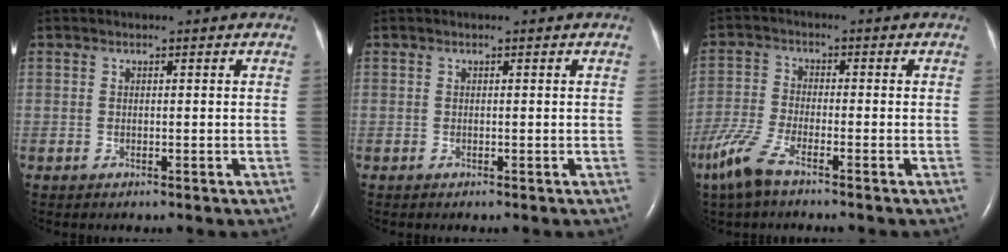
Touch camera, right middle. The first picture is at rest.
{"total": 0.0}
{"total": 6.4, "force": [-4.5, 1.1, 4.4], "torque": [-0.116, -0.015, -0.096]}